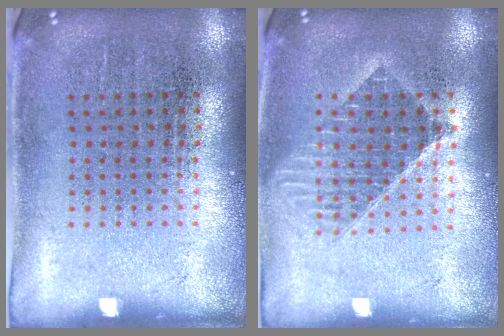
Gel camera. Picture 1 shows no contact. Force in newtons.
{"total": 1.5, "press": 1.3, "slide": 0.8}